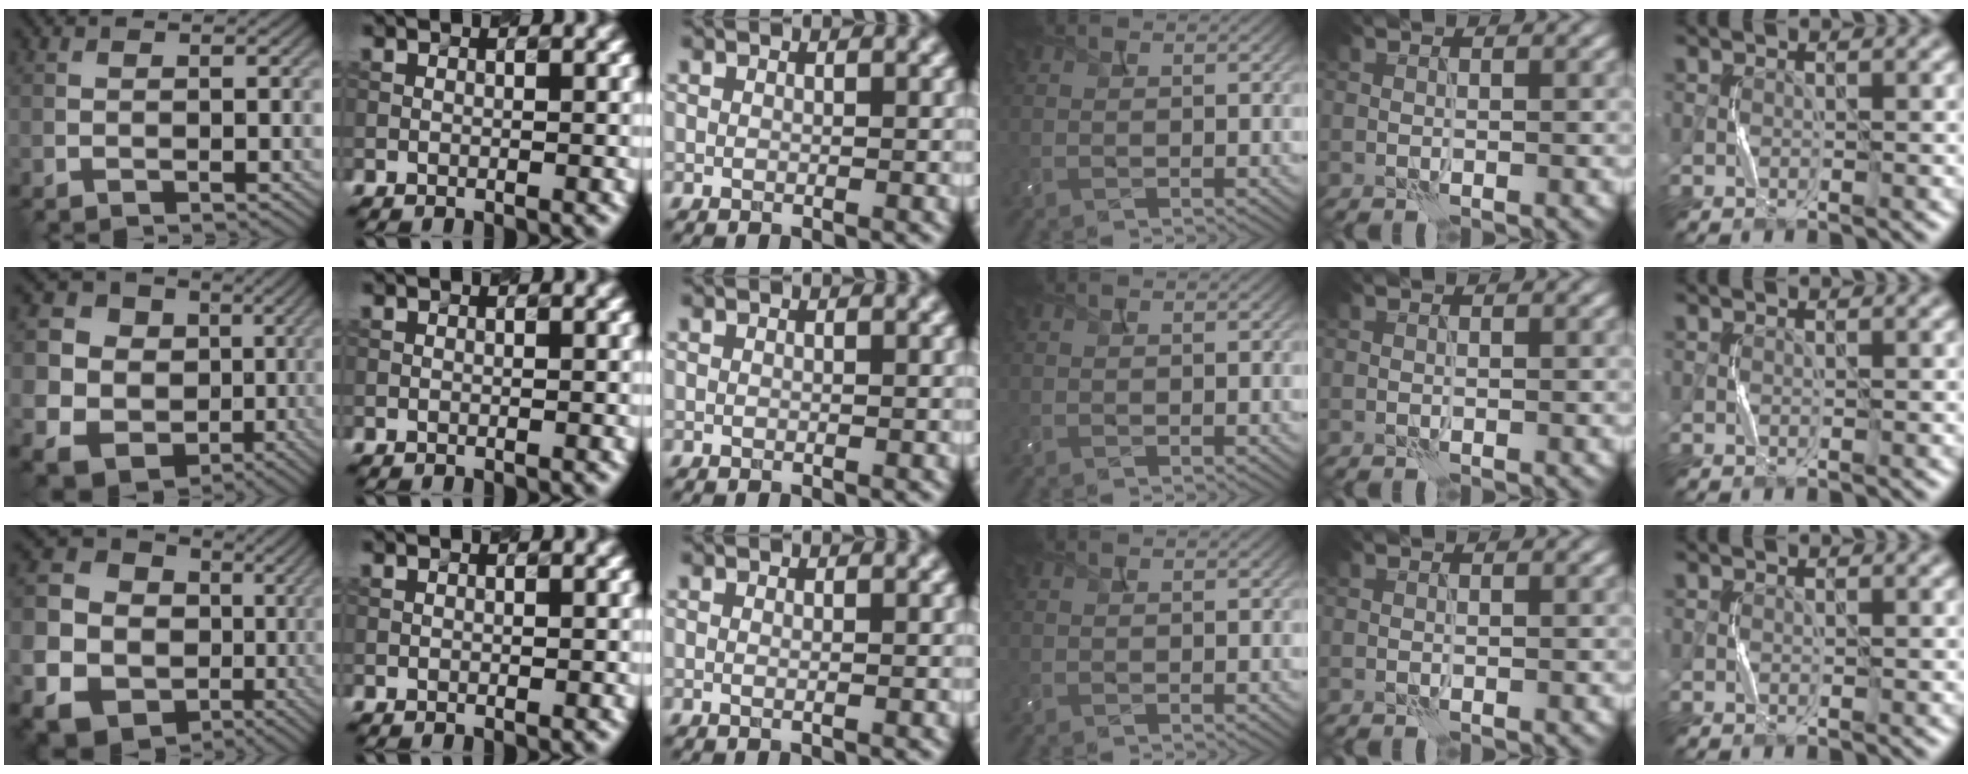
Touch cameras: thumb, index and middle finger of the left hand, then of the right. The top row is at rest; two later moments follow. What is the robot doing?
{"motion": "squeeze", "object": "bubble wrap"}